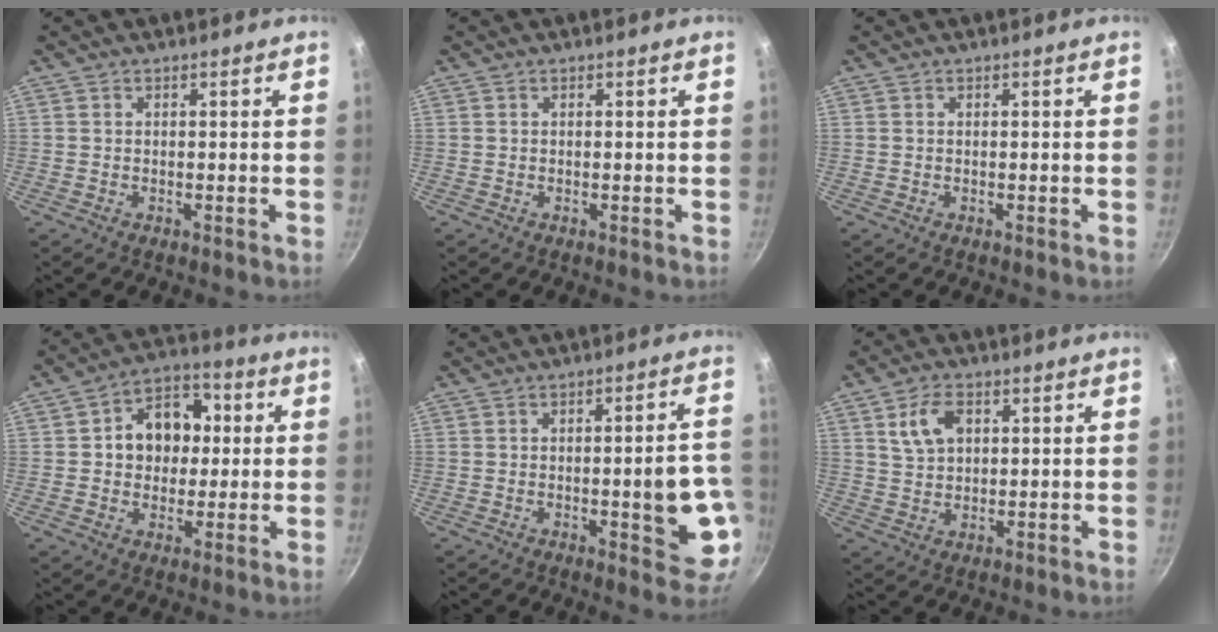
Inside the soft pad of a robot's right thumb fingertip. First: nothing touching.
{"total": 0.0}
{"total": 0.0}
{"total": 12.1, "force": [1.5, 9.5, 7.3], "torque": [-0.063, 0.017, 0.010]}
{"total": 11.1, "force": [-2.0, 3.7, 10.2], "torque": [-0.103, 0.014, -0.021]}
{"total": 7.0, "force": [2.4, 4.5, 4.8], "torque": [-0.077, 0.000, 0.044]}